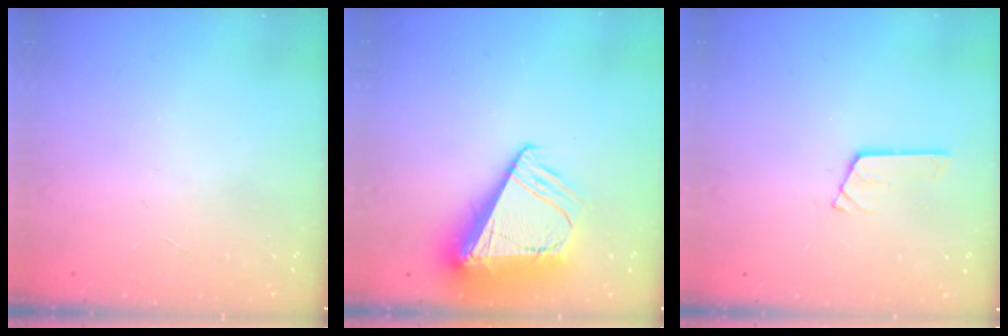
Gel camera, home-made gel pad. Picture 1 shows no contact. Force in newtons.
{"total": 14.3, "press": 14.1, "slide": 1.9}
{"total": 2.9, "press": 2.9, "slide": 0.2}